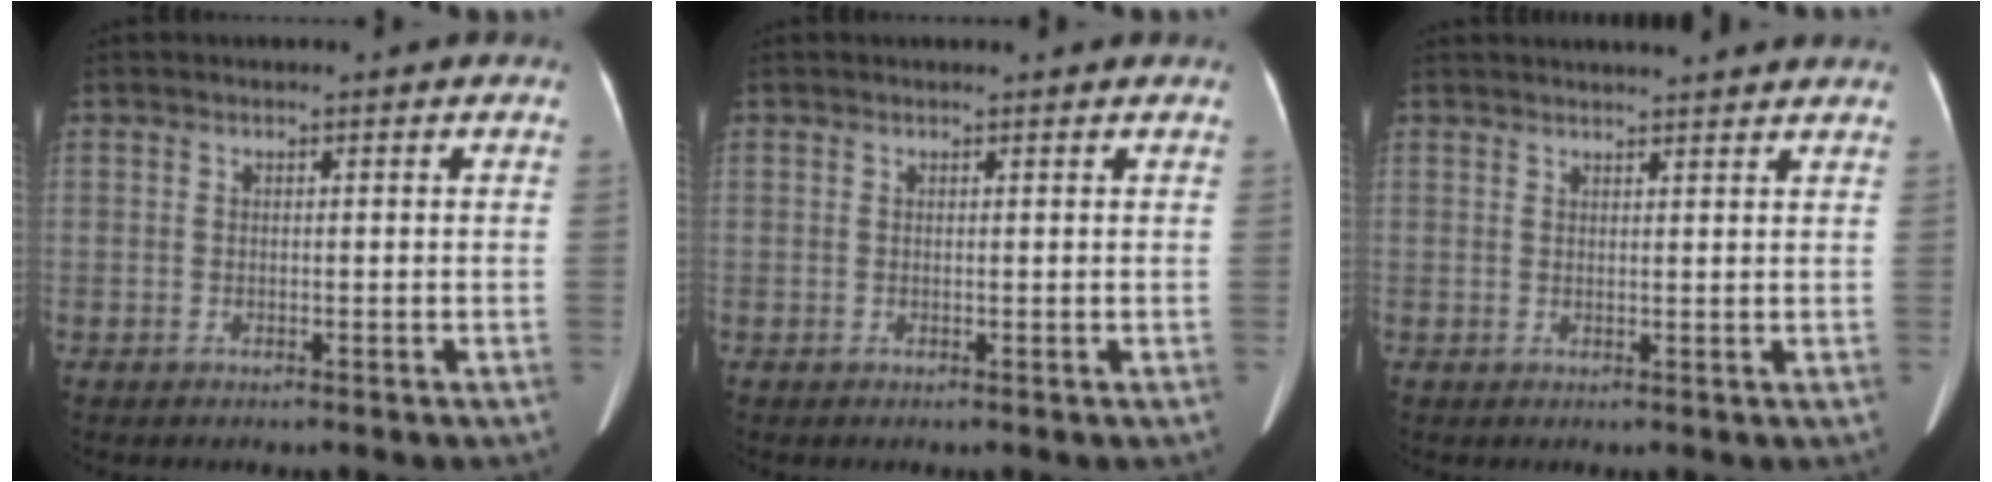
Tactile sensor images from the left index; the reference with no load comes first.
{"total": 1.5, "force": [1.5, 0.1, 0.4], "torque": [-0.009, 0.009, 0.017]}
{"total": 8.6, "force": [8.1, 0.4, 3.1], "torque": [-0.039, 0.026, 0.090]}